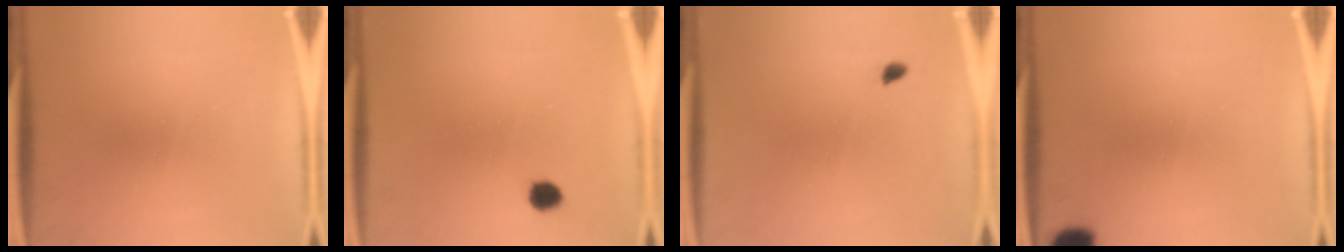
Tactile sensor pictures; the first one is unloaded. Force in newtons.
{"total": 2.5}
{"total": 0.9}
{"total": 7.2}